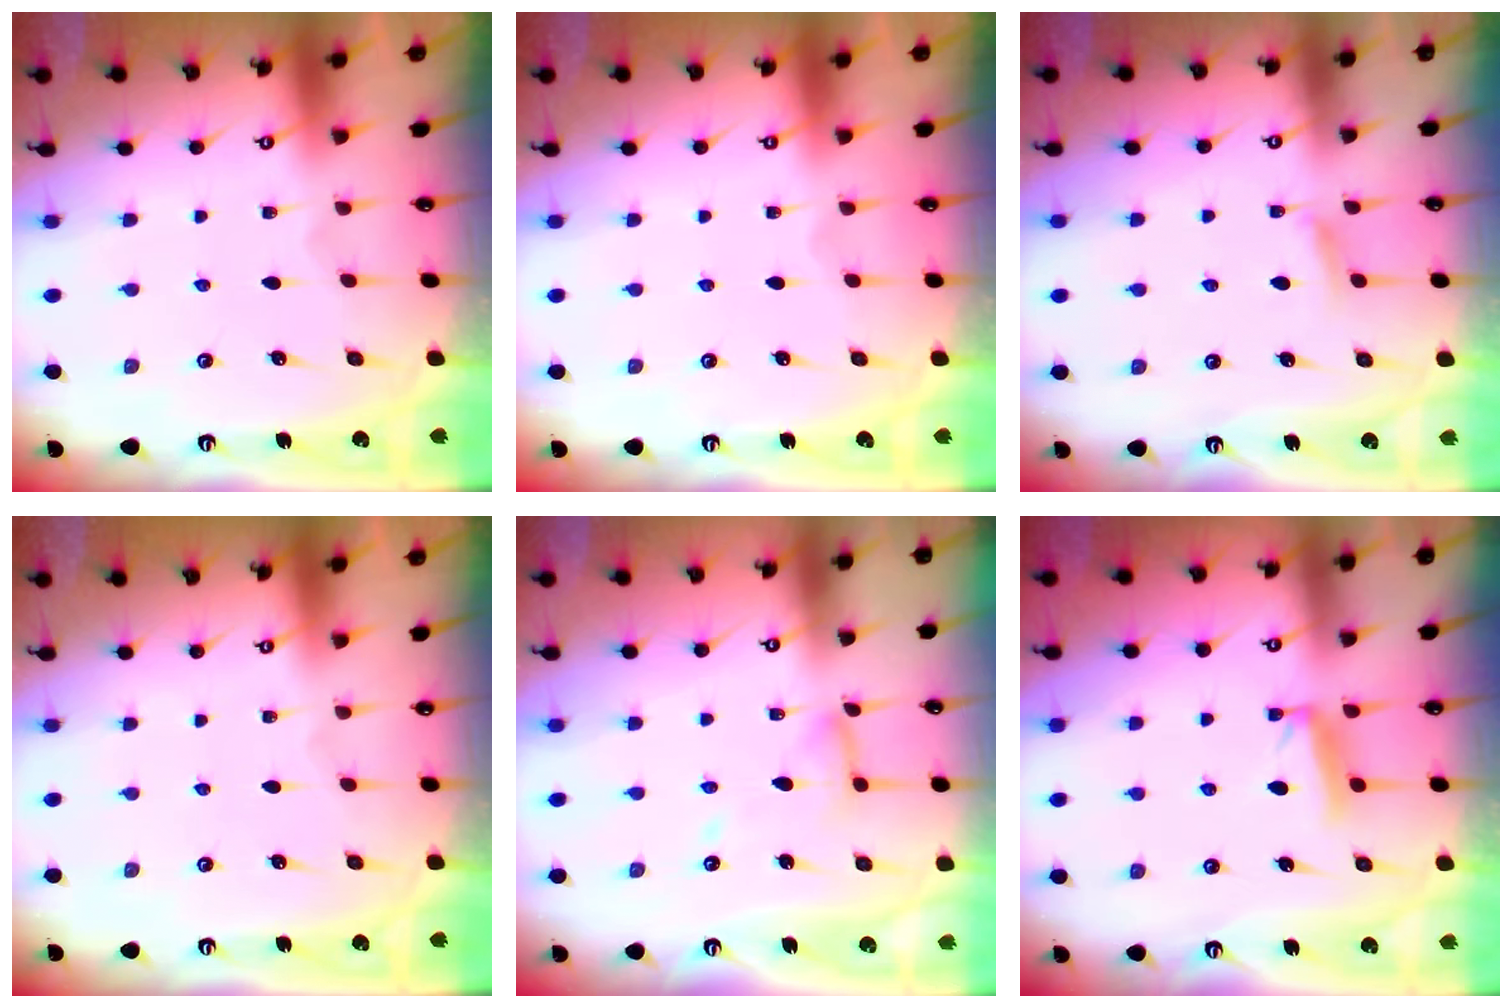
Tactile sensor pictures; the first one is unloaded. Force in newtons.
{"total": 0.0}
{"total": 4.0, "press": 4.0, "slide": 0.7}
{"total": 0.0}
{"total": 8.6, "press": 8.6, "slide": 0.7}
{"total": 6.1, "press": 6.0, "slide": 0.7}